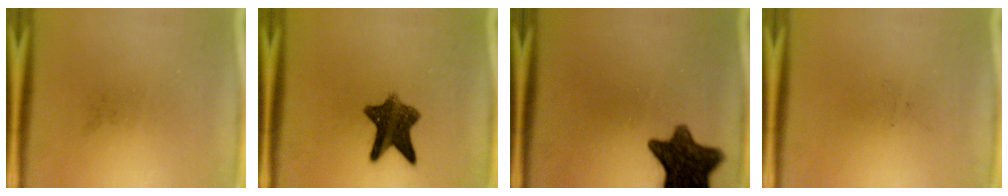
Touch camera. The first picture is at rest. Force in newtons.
{"total": 9.2}
{"total": 11.4}
{"total": 0.0}